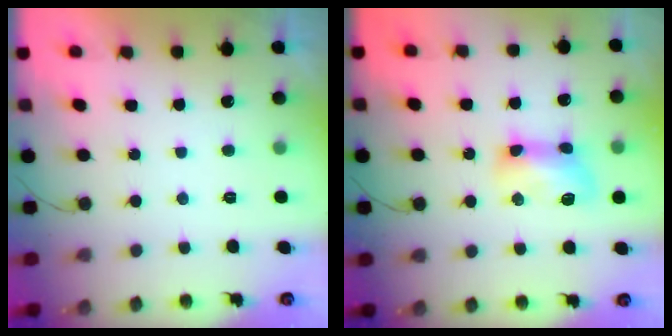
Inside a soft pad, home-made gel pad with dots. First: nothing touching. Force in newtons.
{"total": 9.5, "press": 9.5, "slide": 0.6}